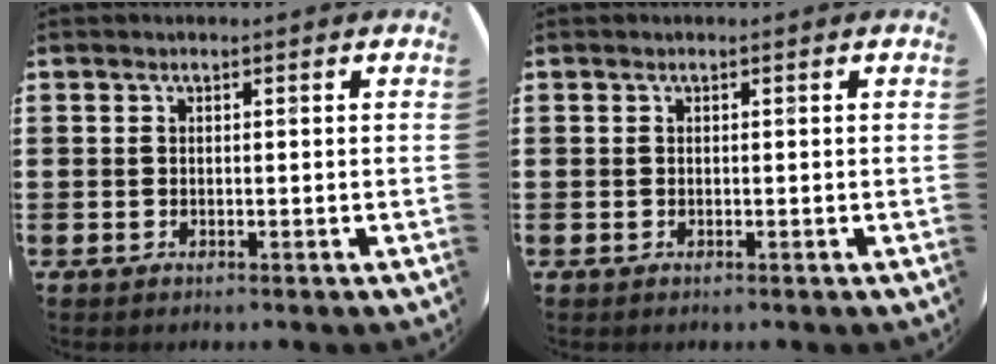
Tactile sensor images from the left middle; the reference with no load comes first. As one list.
[{"total": 0.0}]